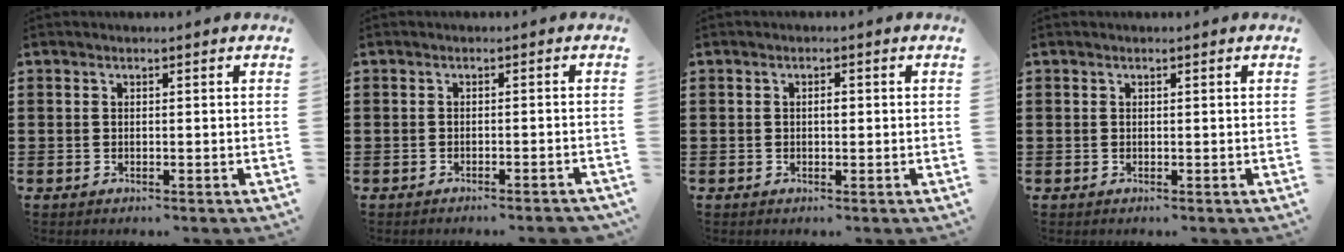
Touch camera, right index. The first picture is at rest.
{"total": 1.2, "force": [-1.1, -0.1, 0.5], "torque": [-0.009, 0.000, -0.022]}
{"total": 1.2, "force": [0.0, 0.5, 1.1], "torque": [-0.022, 0.002, -0.001]}
{"total": 0.0}